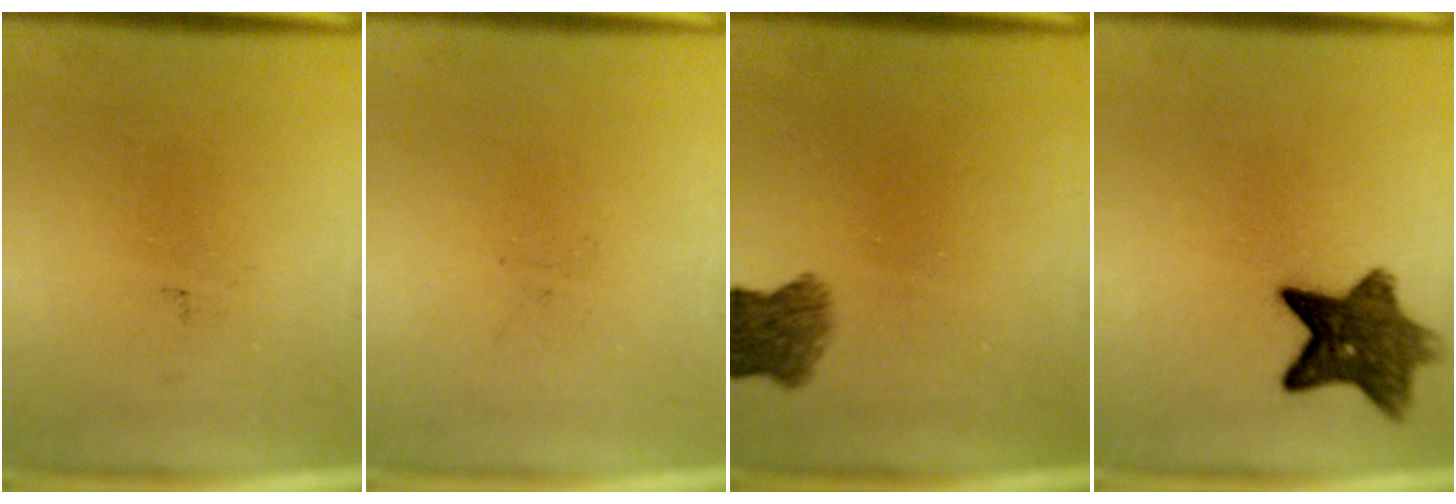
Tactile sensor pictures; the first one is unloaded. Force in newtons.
{"total": 0.0}
{"total": 4.9}
{"total": 8.9}